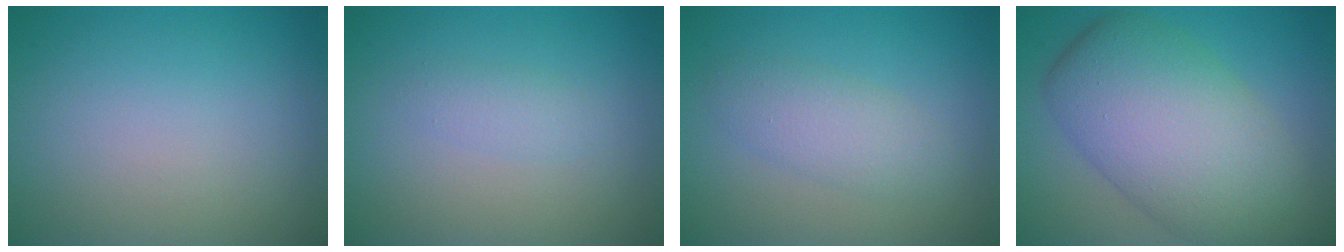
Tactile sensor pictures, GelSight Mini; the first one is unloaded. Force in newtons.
{"total": 1.3, "press": 1.3, "slide": 0.1}
{"total": 2.6, "press": 2.6, "slide": 0.0}
{"total": 10.8, "press": 10.8, "slide": 0.4}